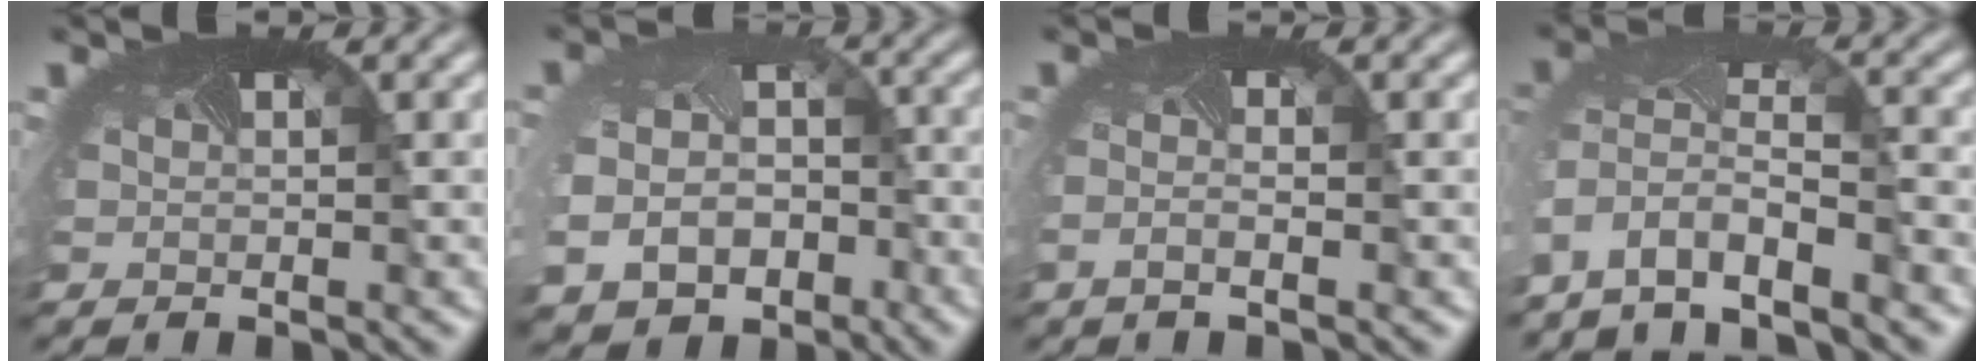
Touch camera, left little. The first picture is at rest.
{"total": 9.5, "force": [-4.1, 7.6, 4.0], "torque": [-0.094, -0.054, -0.048]}
{"total": 1.2, "force": [-0.7, 0.2, 1.0], "torque": [-0.029, -0.010, -0.018]}
{"total": 6.1, "force": [-4.9, 2.2, 2.9], "torque": [-0.076, -0.017, -0.087]}